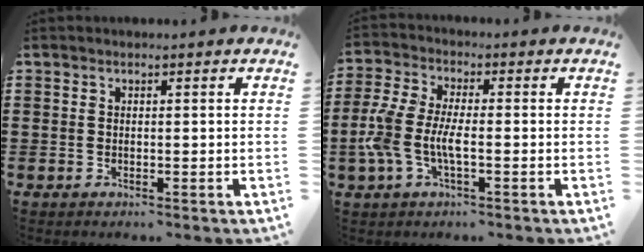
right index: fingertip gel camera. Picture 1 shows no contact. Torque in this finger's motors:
{"motor_torque": [1.54, -0.60, 0.76, 0.21]}